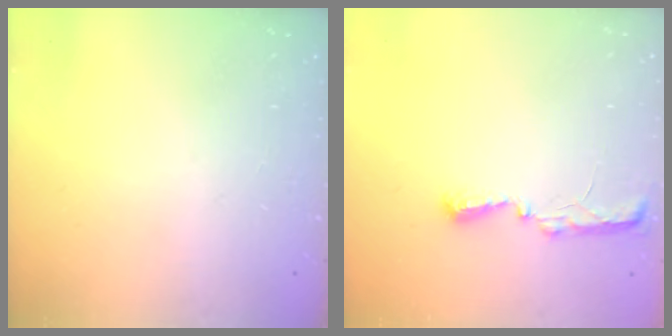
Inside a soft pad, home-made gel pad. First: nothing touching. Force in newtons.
{"total": 5.4, "press": 5.3, "slide": 0.7}